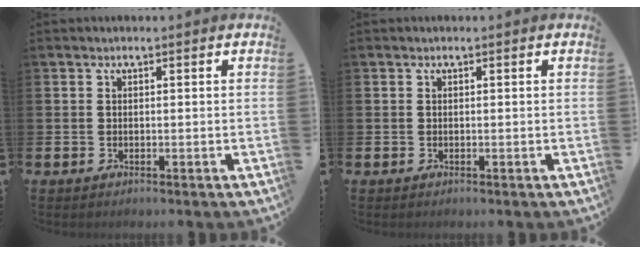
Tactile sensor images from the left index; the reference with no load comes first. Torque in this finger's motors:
{"motor_torque": [0.00, 0.00, 0.01, 0.01]}